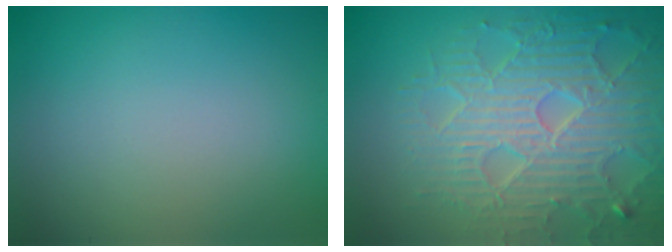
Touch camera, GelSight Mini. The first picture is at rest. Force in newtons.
{"total": 7.6, "press": 5.9, "slide": 4.7}